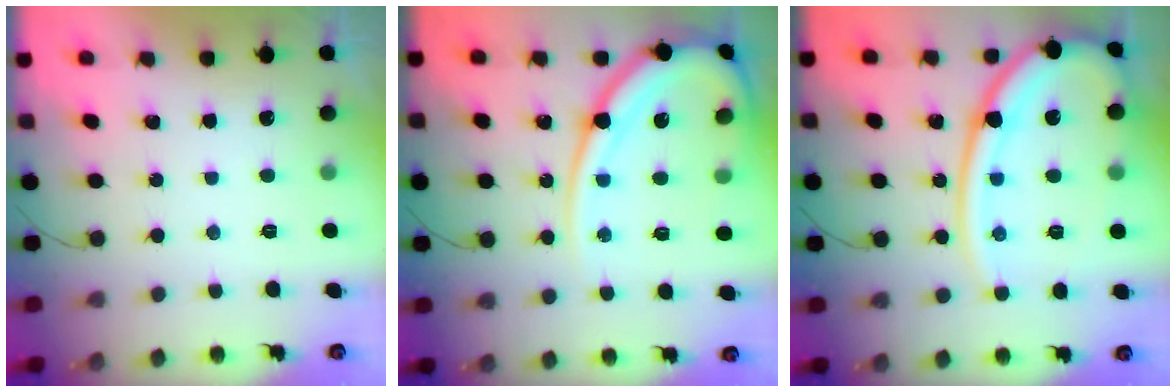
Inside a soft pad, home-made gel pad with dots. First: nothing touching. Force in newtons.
{"total": 16.3, "press": 16.2, "slide": 1.5}
{"total": 18.9, "press": 18.8, "slide": 1.9}